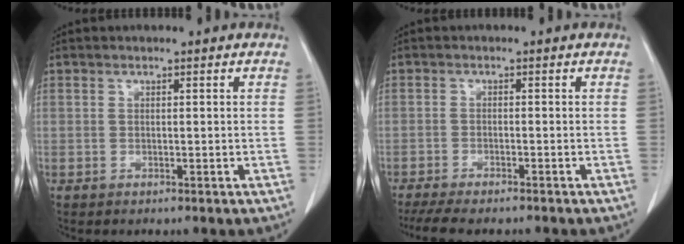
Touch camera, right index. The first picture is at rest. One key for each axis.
{"total": 7.4, "fx": -6.3, "fy": 1.5, "fz": 3.7, "tx": -0.054, "ty": -0.010, "tz": -0.097}